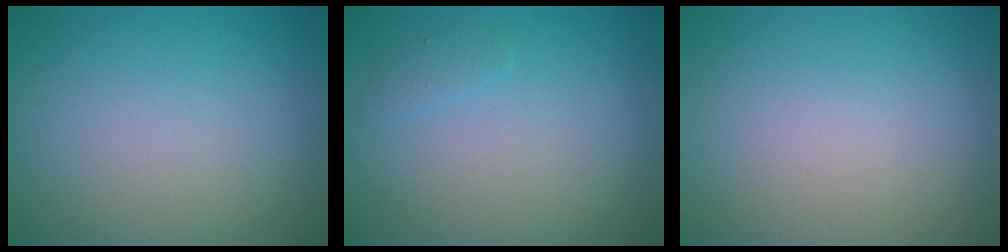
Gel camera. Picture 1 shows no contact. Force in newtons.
{"total": 0.8, "press": 0.8, "slide": 0.1}
{"total": 0.0}